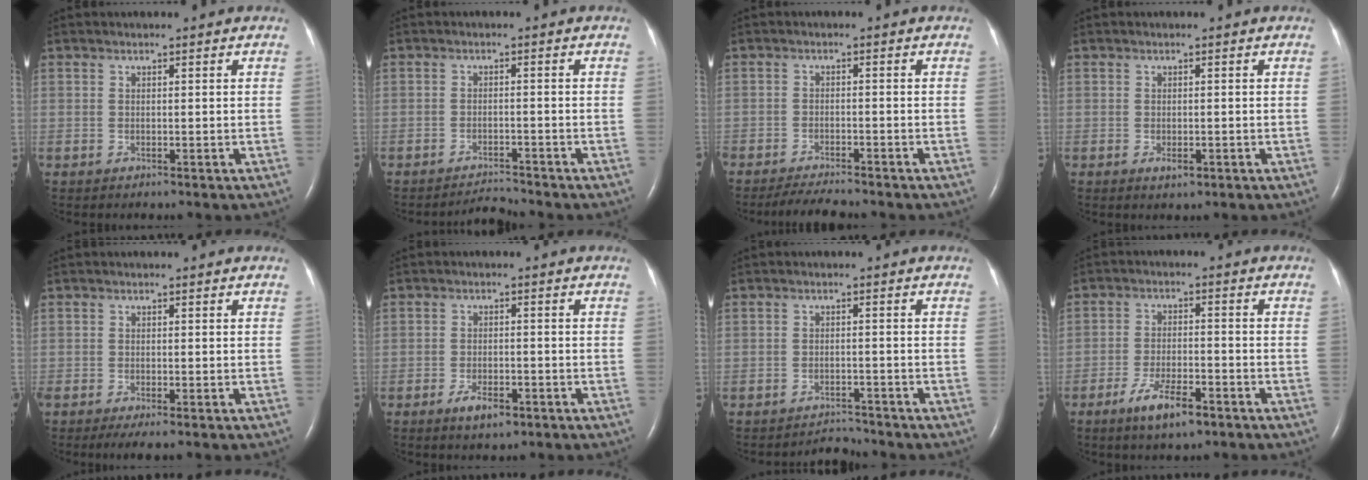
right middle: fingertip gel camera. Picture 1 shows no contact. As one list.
[{"total": 2.5, "force": [-2.4, -0.7, -0.5], "torque": [0.004, -0.014, -0.036]}, {"total": 5.0, "force": [-4.6, 0.3, 2.0], "torque": [-0.037, -0.017, -0.077]}, {"total": 1.3, "force": [-0.6, 0.6, 1.1], "torque": [-0.014, -0.003, -0.006]}, {"total": 2.9, "force": [-1.9, 0.6, 2.0], "torque": [-0.035, -0.009, -0.032]}, {"total": 3.5, "force": [-2.1, 1.3, 2.5], "torque": [-0.048, 0.000, -0.034]}, {"total": 2.5, "force": [-2.3, -0.1, -0.8], "torque": [0.010, -0.008, -0.032]}, {"total": 6.4, "force": [-4.1, 1.6, 4.8], "torque": [-0.094, -0.005, -0.070]}]